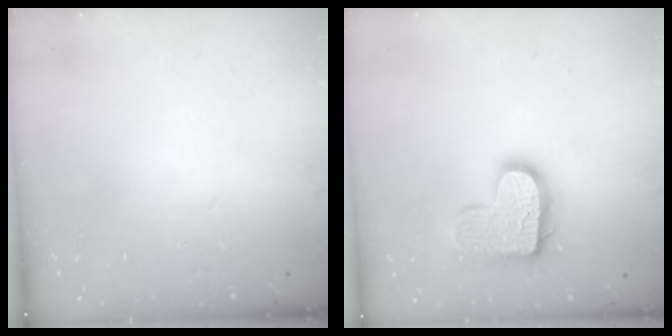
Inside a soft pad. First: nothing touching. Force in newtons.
{"total": 14.2, "press": 14.2, "slide": 0.8}